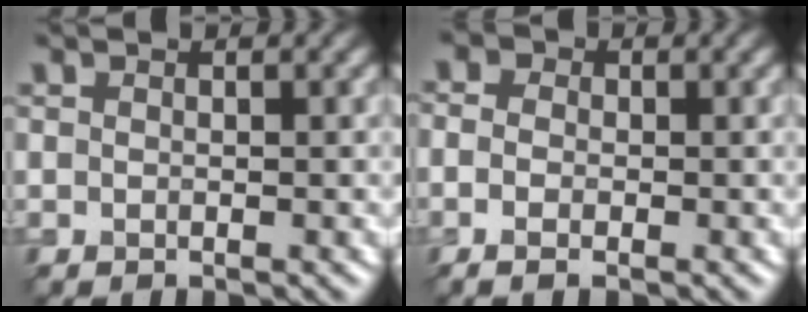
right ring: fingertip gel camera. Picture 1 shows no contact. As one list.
[{"total": 4.4, "force": [0.5, 3.2, 3.0], "torque": [-0.026, 0.025, -0.036]}]